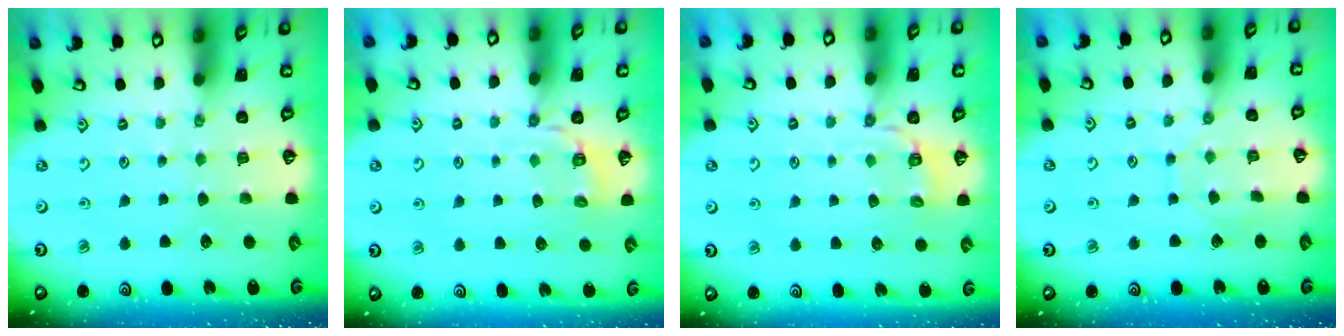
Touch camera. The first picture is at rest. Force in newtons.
{"total": 4.0, "press": 3.6, "slide": 1.7}
{"total": 4.0, "press": 3.6, "slide": 1.7}
{"total": 7.3, "press": 7.2, "slide": 0.5}